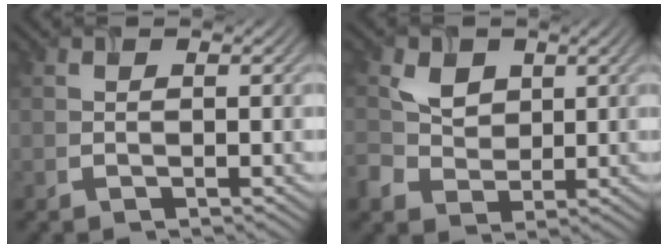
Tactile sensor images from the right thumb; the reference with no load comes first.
{"total": 4.5, "force": [1.0, 3.7, 2.3], "torque": [-0.066, 0.001, 0.016]}